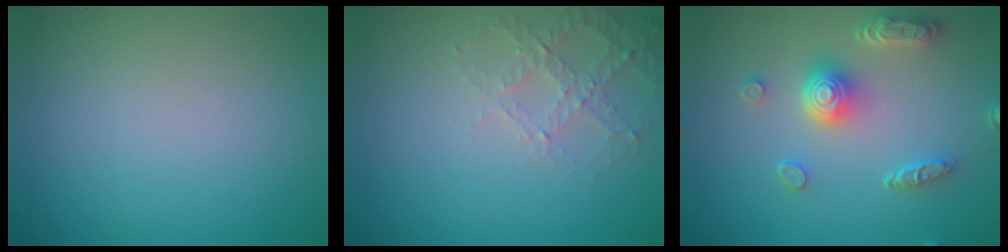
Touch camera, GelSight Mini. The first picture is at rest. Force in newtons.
{"total": 2.6, "press": 2.5, "slide": 0.8}
{"total": 5.0, "press": 3.9, "slide": 3.1}